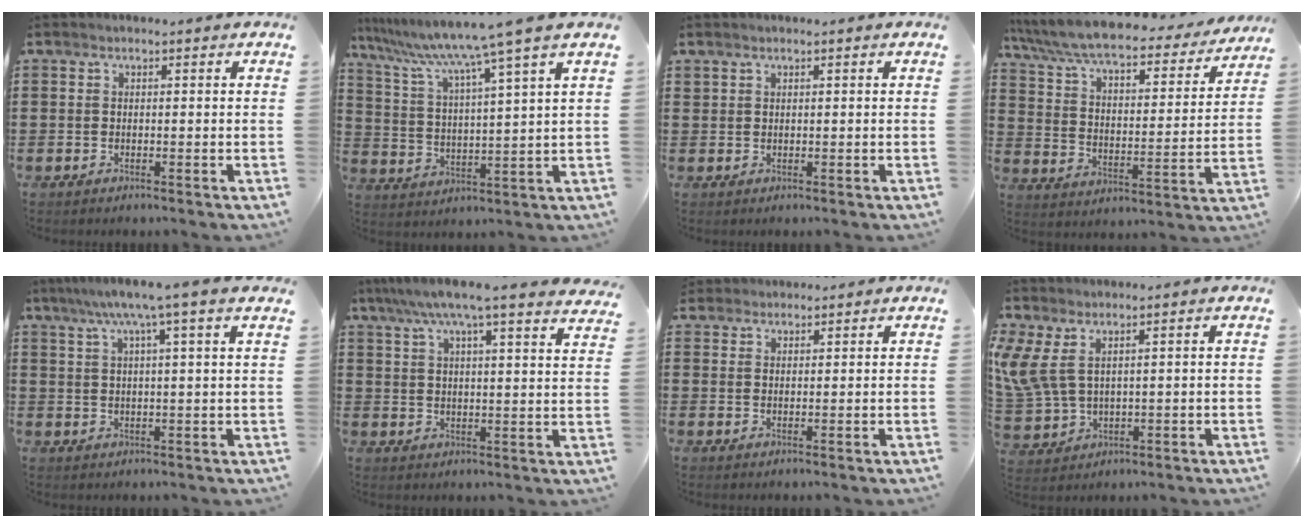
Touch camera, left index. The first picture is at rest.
{"total": 8.8, "force": [7.1, -1.7, 4.8], "torque": [-0.123, -0.052, 0.110]}
{"total": 0.7, "force": [0.6, 0.3, 0.1], "torque": [-0.004, 0.001, 0.012]}
{"total": 7.1, "force": [6.3, 0.8, 3.2], "torque": [-0.091, -0.042, 0.105]}
{"total": 6.3, "force": [4.3, -0.6, 4.6], "torque": [-0.102, -0.003, 0.070]}
{"total": 7.5, "force": [6.3, -0.1, 4.1], "torque": [-0.100, -0.024, 0.108]}
{"total": 1.9, "force": [1.8, 0.5, -0.2], "torque": [-0.003, 0.004, 0.036]}
{"total": 5.6, "force": [2.6, 2.8, 4.1], "torque": [-0.120, -0.010, 0.042]}